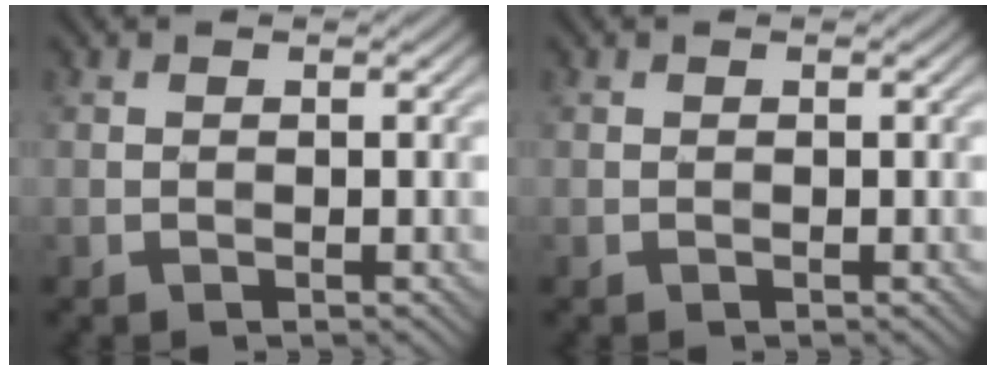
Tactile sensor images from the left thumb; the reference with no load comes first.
{"total": 0.0}